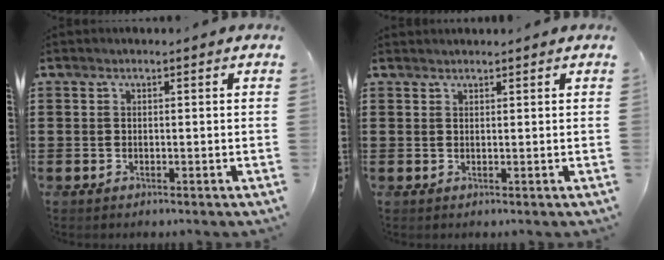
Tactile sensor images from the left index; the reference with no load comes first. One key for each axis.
{"total": 0.9, "fx": 0.9, "fy": 0.1, "fz": 0.0, "tx": -0.002, "ty": -0.001, "tz": 0.018}